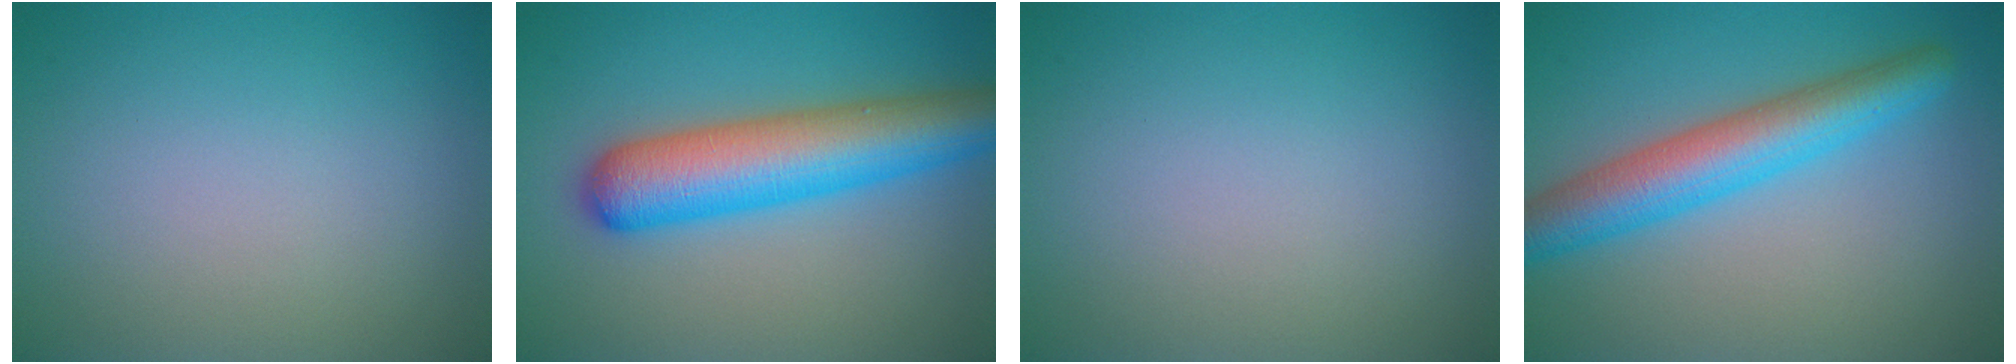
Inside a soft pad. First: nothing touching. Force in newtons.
{"total": 8.3, "press": 8.3, "slide": 0.3}
{"total": 0.0}
{"total": 6.2, "press": 6.2, "slide": 0.3}